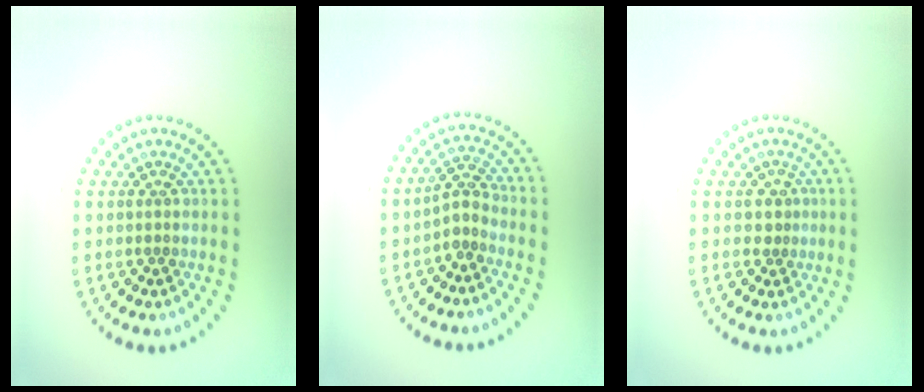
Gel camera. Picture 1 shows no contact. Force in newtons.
{"total": 2.1, "press": 1.5, "slide": 1.4}
{"total": 1.6, "press": 1.2, "slide": 1.1}